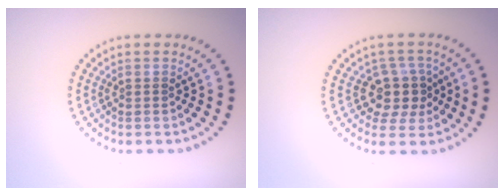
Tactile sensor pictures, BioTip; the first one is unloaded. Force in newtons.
{"total": 3.3, "press": 3.0, "slide": 1.5}